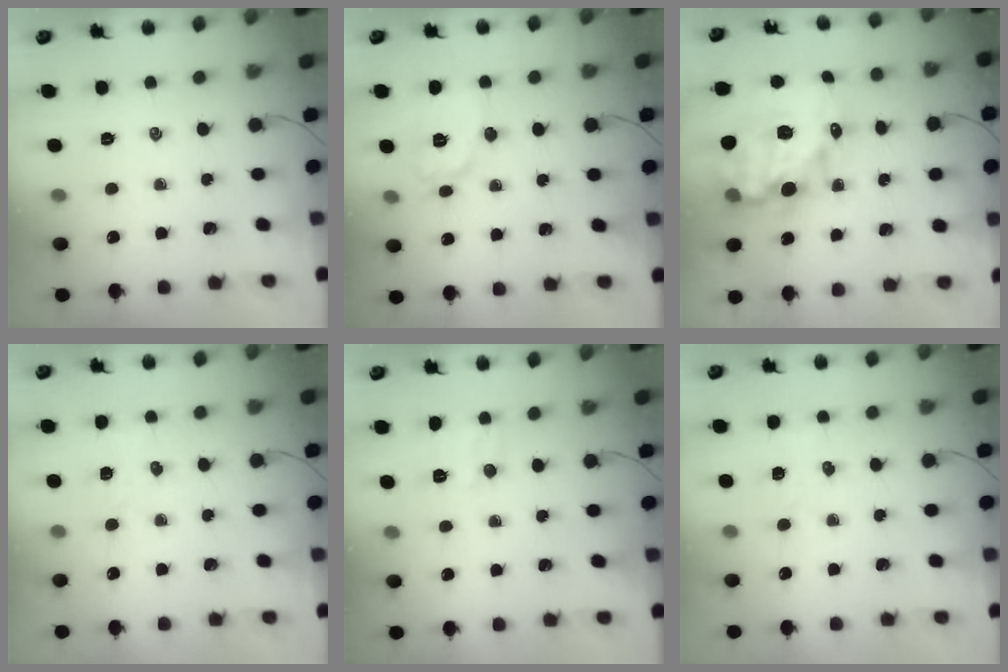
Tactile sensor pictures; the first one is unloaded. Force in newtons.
{"total": 9.2, "press": 9.2, "slide": 0.5}
{"total": 17.8, "press": 17.4, "slide": 4.0}
{"total": 3.1, "press": 3.0, "slide": 0.9}
{"total": 7.0, "press": 6.9, "slide": 1.4}
{"total": 3.1, "press": 3.0, "slide": 0.9}